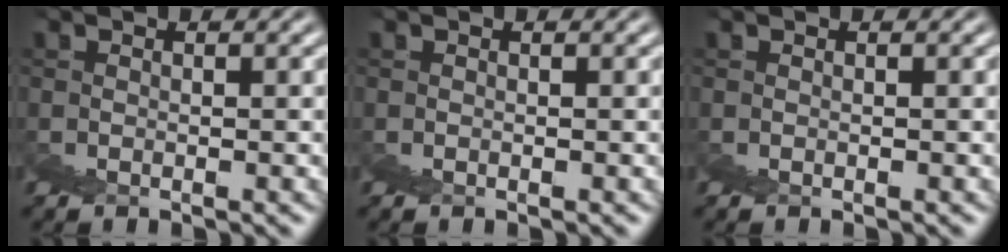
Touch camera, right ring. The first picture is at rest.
{"total": 0.0}
{"total": 0.0}